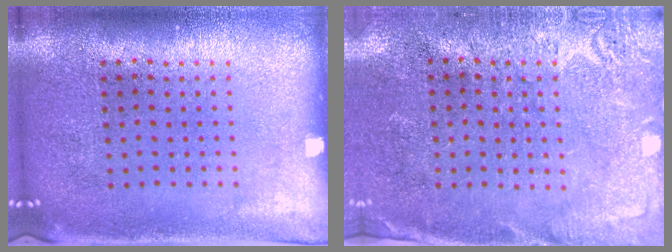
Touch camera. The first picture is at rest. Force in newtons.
{"total": 2.8, "press": 2.6, "slide": 0.9}